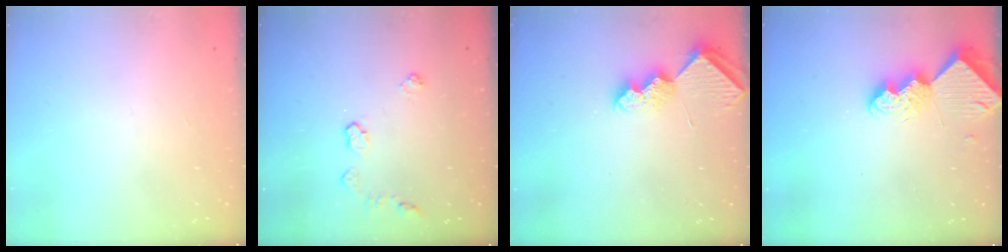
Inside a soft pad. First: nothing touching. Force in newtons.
{"total": 5.8, "press": 5.8, "slide": 0.6}
{"total": 7.0, "press": 7.0, "slide": 0.4}
{"total": 8.5, "press": 8.4, "slide": 0.7}